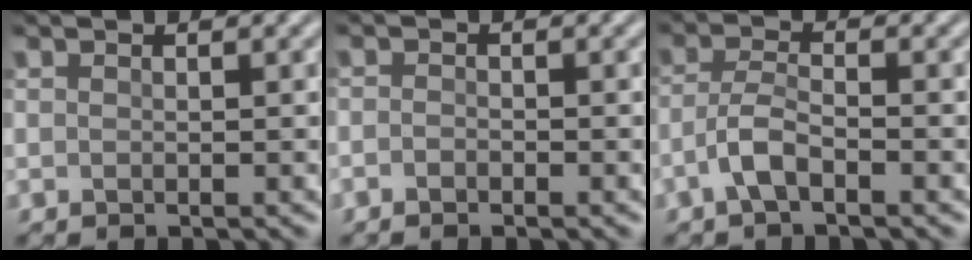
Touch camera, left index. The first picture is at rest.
{"total": 0.8, "force": [-0.8, 0.0, 0.2], "torque": [-0.006, -0.003, -0.011]}
{"total": 2.8, "force": [-1.7, 0.7, 2.0], "torque": [-0.048, 0.003, -0.039]}